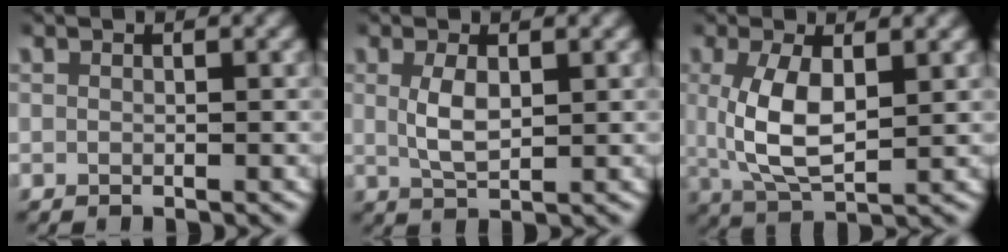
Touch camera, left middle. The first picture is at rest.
{"total": 2.7, "force": [0.6, 1.1, 2.4], "torque": [-0.053, -0.006, 0.019]}
{"total": 5.8, "force": [0.7, 2.9, 5.0], "torque": [-0.106, -0.007, 0.022]}